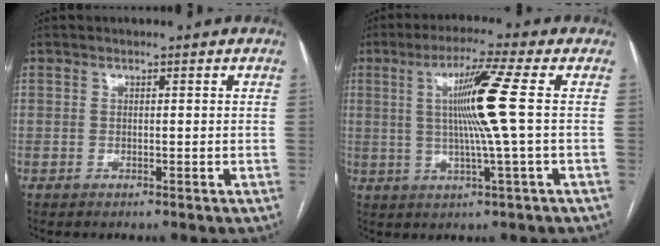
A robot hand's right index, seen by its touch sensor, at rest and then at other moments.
{"total": 9.6, "force": [1.1, -2.1, 9.3], "torque": [-0.168, 0.001, 0.026]}